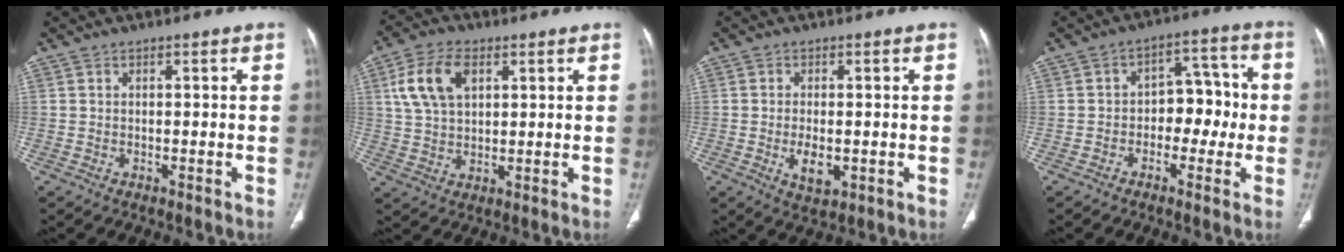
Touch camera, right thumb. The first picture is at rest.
{"total": 9.9, "force": [3.6, 5.9, 7.1], "torque": [-0.133, 0.001, 0.068]}
{"total": 4.8, "force": [-1.1, 2.4, 4.0], "torque": [-0.068, -0.008, -0.013]}
{"total": 8.4, "force": [-1.5, 5.9, 5.8], "torque": [-0.036, 0.039, -0.032]}